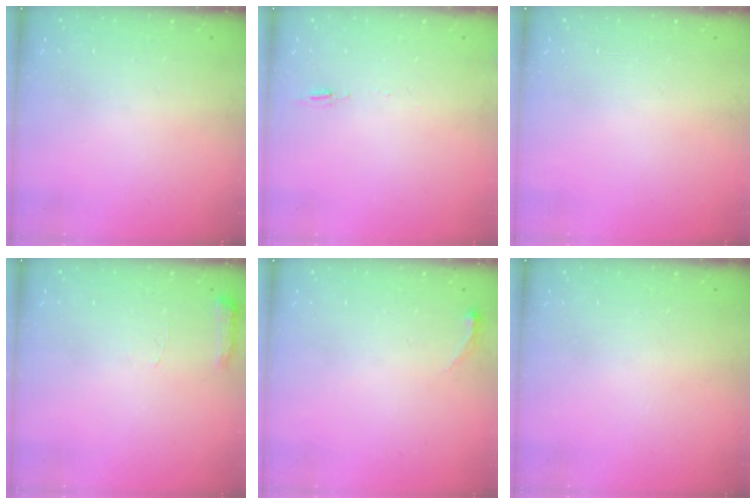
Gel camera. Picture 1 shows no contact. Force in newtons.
{"total": 5.0, "press": 4.7, "slide": 1.7}
{"total": 0.0}
{"total": 5.6, "press": 5.6, "slide": 0.7}
{"total": 3.7, "press": 3.4, "slide": 1.5}
{"total": 0.0}